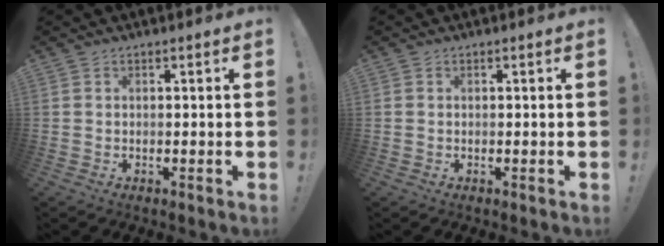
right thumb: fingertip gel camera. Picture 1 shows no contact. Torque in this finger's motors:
{"motor_torque": [0.00, 0.05, 0.00, 0.22, -0.08]}